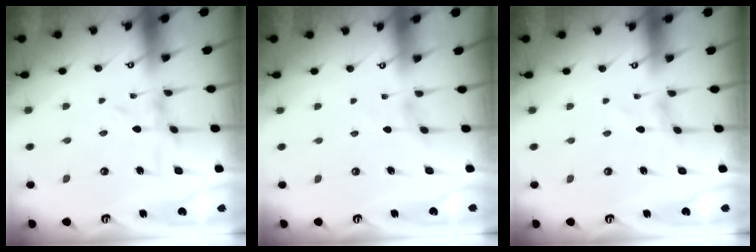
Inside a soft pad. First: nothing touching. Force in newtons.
{"total": 0.6, "press": 0.5, "slide": 0.3}
{"total": 0.0}